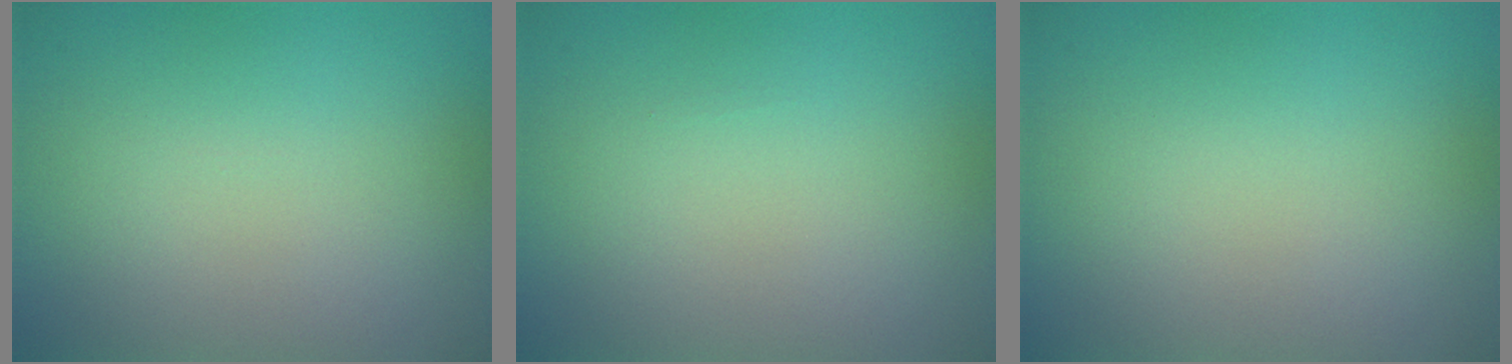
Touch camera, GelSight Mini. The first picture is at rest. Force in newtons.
{"total": 0.0}
{"total": 0.0}